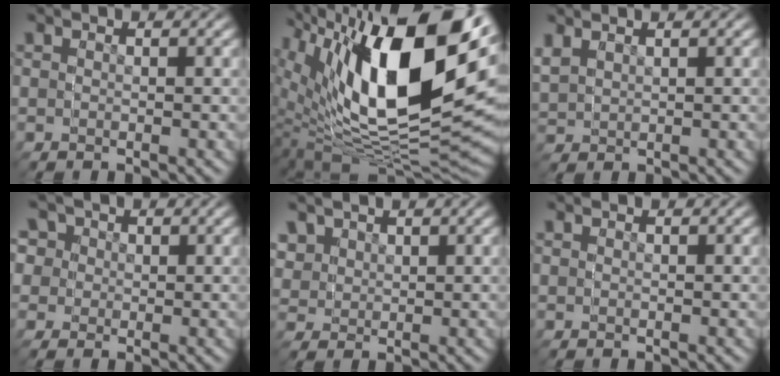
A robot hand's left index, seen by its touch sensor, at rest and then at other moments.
{"total": 14.7, "force": [4.9, 7.8, 11.5], "torque": [-0.210, 0.018, 0.080]}
{"total": 1.8, "force": [1.0, 1.5, 0.1], "torque": [-0.021, 0.002, 0.022]}
{"total": 6.6, "force": [1.4, 6.4, 0.6], "torque": [-0.026, -0.021, 0.024]}
{"total": 4.1, "force": [2.1, 3.6, 0.1], "torque": [-0.025, -0.013, 0.037]}
{"total": 0.0}